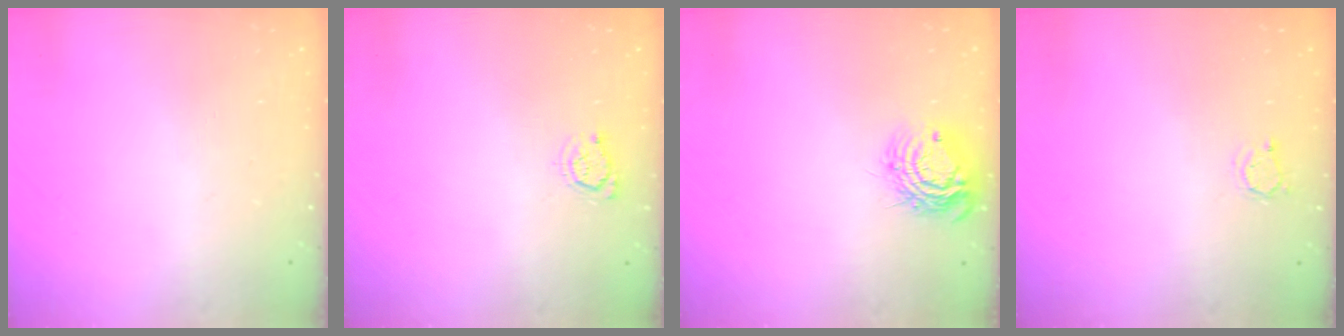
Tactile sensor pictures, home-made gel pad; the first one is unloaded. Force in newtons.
{"total": 3.7, "press": 3.6, "slide": 0.5}
{"total": 11.5, "press": 11.5, "slide": 0.7}
{"total": 2.2, "press": 2.1, "slide": 0.4}